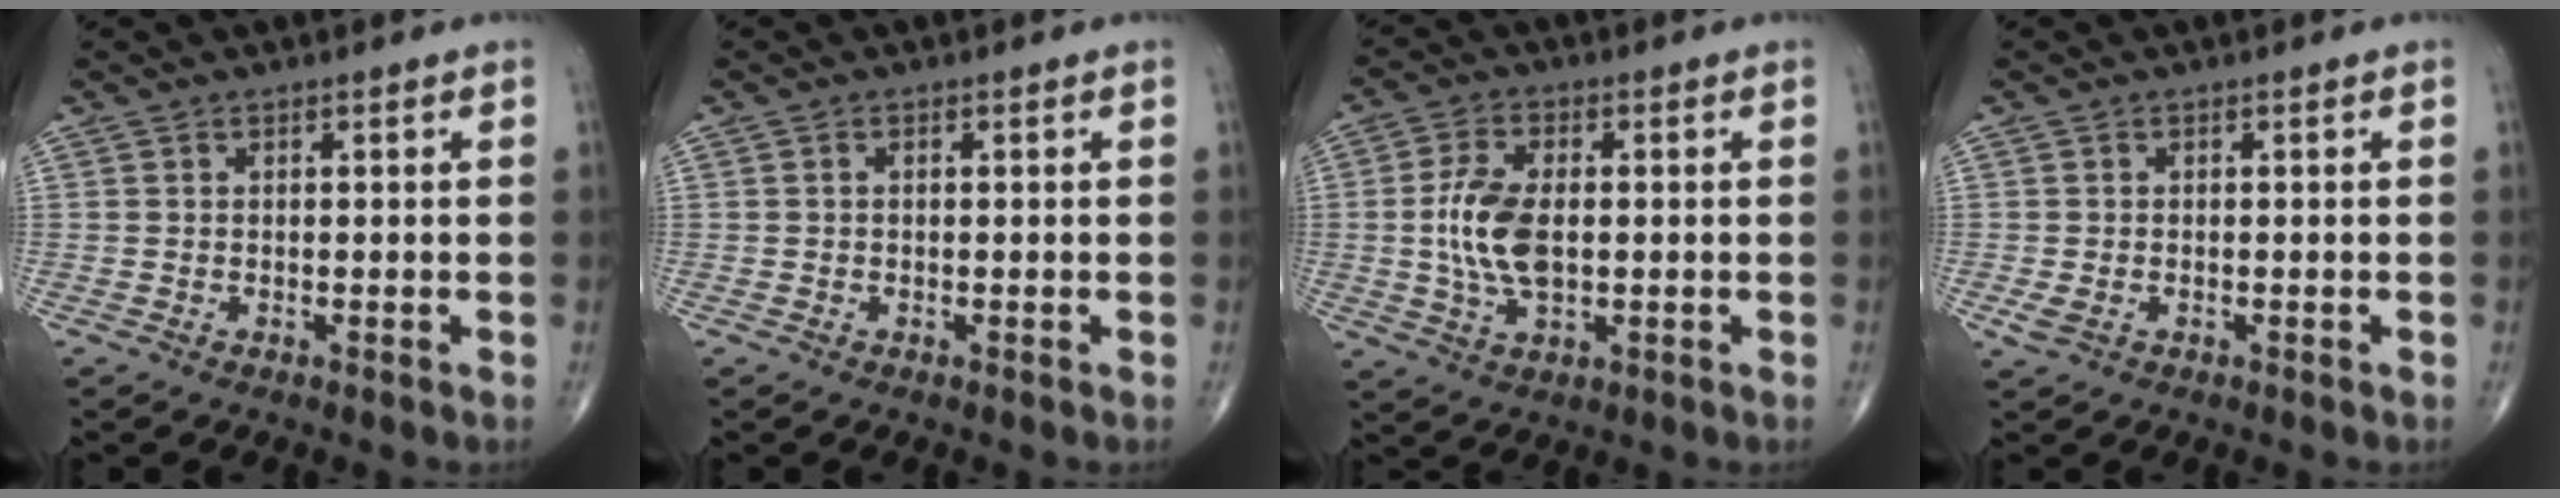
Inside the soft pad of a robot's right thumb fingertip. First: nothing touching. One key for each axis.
{"total": 0.0}
{"total": 9.8, "fx": -0.1, "fy": 5.2, "fz": 8.3, "tx": -0.169, "ty": 0.001, "tz": -0.001}
{"total": 2.0, "fx": -0.6, "fy": 1.3, "fz": 1.4, "tx": -0.032, "ty": -0.001, "tz": -0.010}